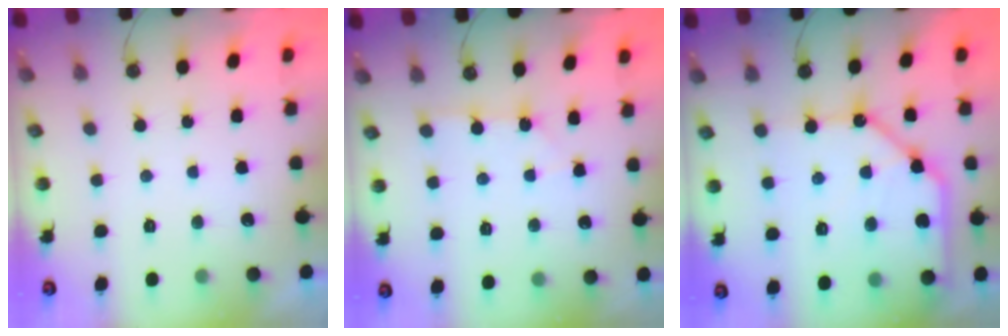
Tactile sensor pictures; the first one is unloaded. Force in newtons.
{"total": 1.6, "press": 1.6, "slide": 0.3}
{"total": 17.0, "press": 16.9, "slide": 2.0}